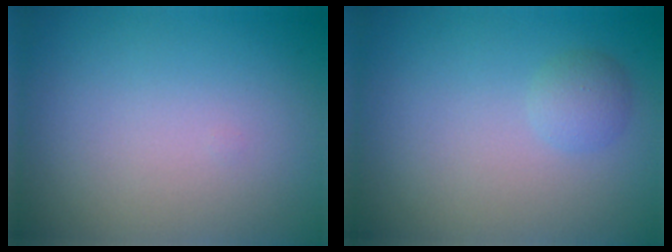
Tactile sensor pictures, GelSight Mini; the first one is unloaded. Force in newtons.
{"total": 1.4, "press": 1.4, "slide": 0.1}